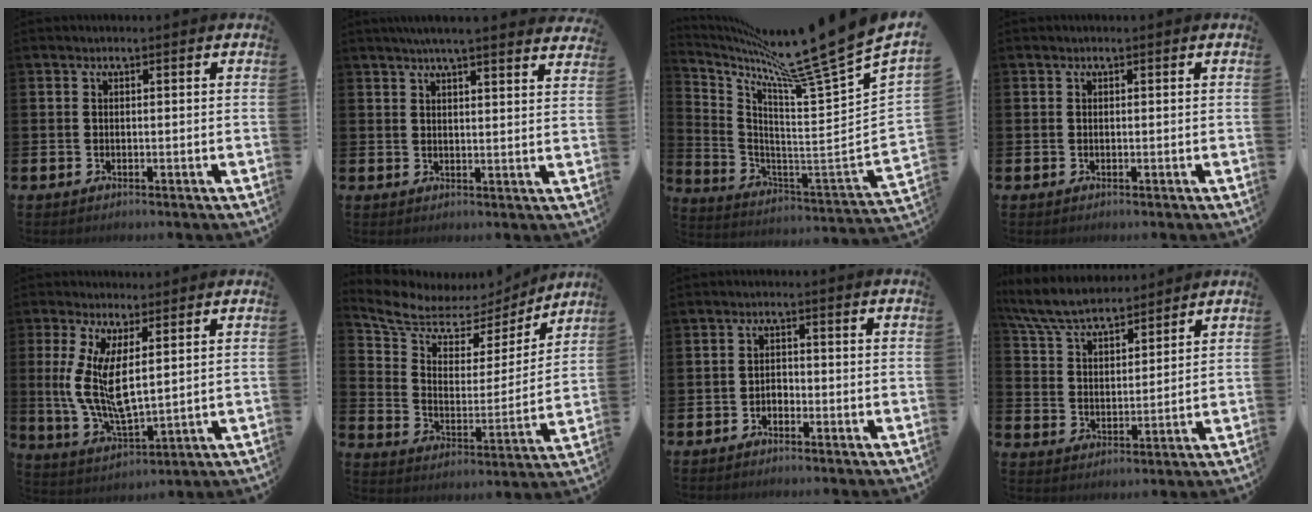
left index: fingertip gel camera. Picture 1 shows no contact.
{"total": 5.0, "force": [4.7, -0.3, 1.5], "torque": [-0.036, -0.016, 0.085]}
{"total": 11.2, "force": [10.1, -0.3, 4.8], "torque": [-0.109, -0.104, 0.153]}
{"total": 0.0}
{"total": 8.3, "force": [2.8, 3.1, 7.2], "torque": [-0.157, -0.018, 0.048]}
{"total": 7.3, "force": [6.1, 3.5, 1.7], "torque": [-0.081, -0.039, 0.105]}
{"total": 1.4, "force": [-1.1, 0.8, 0.2], "torque": [-0.007, 0.003, -0.024]}
{"total": 7.4, "force": [7.0, 1.6, 2.0], "torque": [-0.074, -0.032, 0.128]}